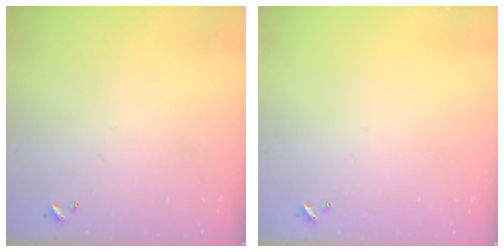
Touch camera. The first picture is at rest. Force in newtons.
{"total": 0.0}